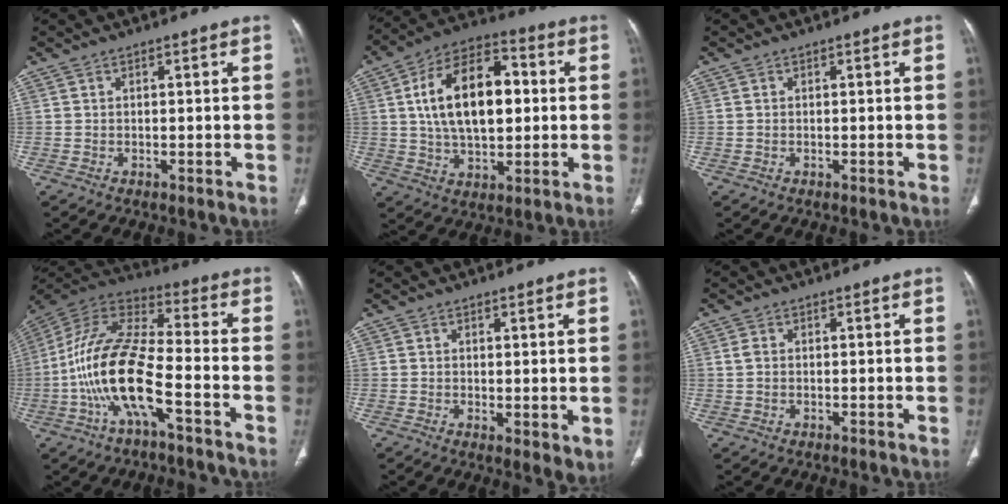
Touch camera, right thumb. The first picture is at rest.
{"total": 18.4, "force": [2.4, 10.4, 14.9], "torque": [-0.235, 0.018, 0.038]}
{"total": 0.0}
{"total": 17.5, "force": [-5.9, 5.9, 15.4], "torque": [-0.316, 0.053, -0.114]}
{"total": 3.6, "force": [0.4, 1.6, 3.2], "torque": [-0.048, -0.016, 0.011]}
{"total": 1.6, "force": [0.1, 1.1, 1.1], "torque": [-0.031, 0.001, 0.003]}